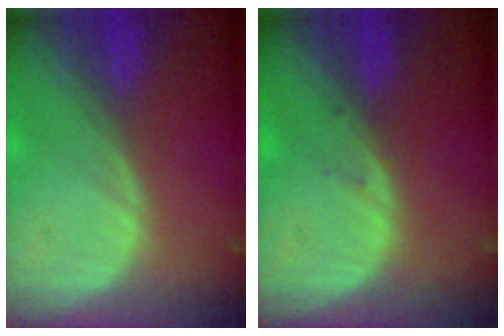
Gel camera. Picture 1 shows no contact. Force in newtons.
{"total": 0.7, "press": 0.4, "slide": 0.5}